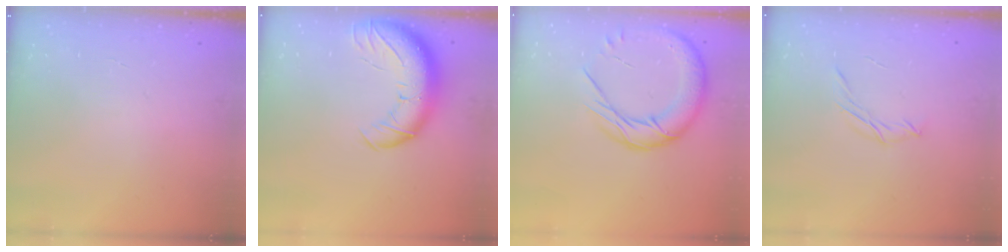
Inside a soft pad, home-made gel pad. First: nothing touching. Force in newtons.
{"total": 15.2, "press": 14.7, "slide": 3.6}
{"total": 16.6, "press": 16.4, "slide": 2.3}
{"total": 4.7, "press": 4.6, "slide": 1.0}